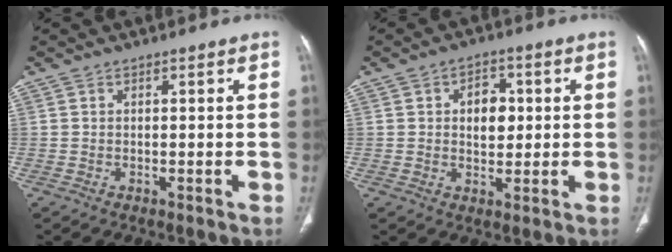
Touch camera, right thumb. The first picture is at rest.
{"total": 6.4, "force": [1.0, 4.4, 4.5], "torque": [-0.035, 0.001, 0.013]}